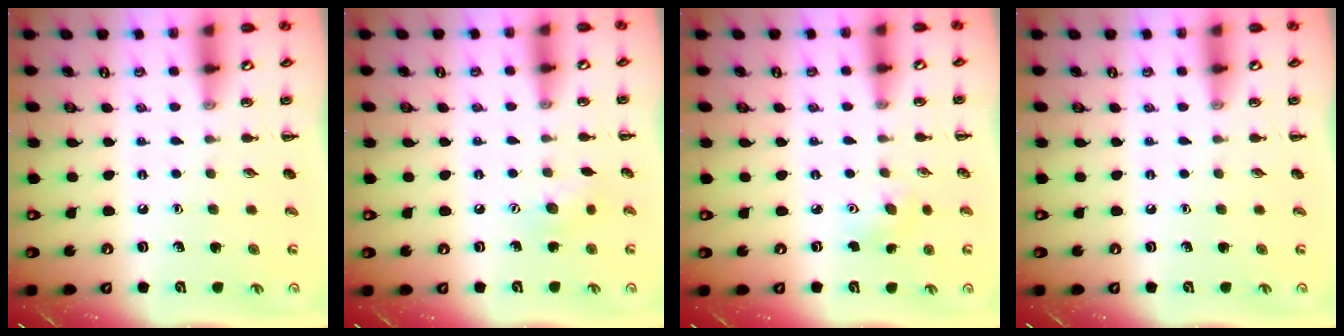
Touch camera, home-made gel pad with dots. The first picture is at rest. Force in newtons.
{"total": 5.2, "press": 5.1, "slide": 1.1}
{"total": 5.1, "press": 4.9, "slide": 1.3}
{"total": 0.0}